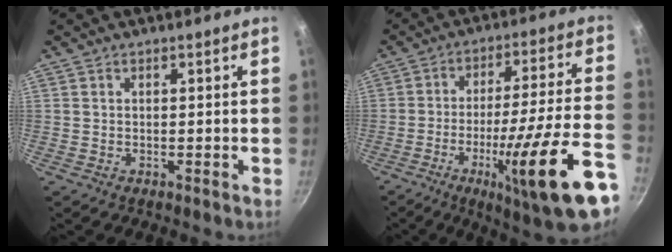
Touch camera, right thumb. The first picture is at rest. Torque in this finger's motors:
{"motor_torque": [0.24, 0.65, 1.20, -1.58, 0.12]}